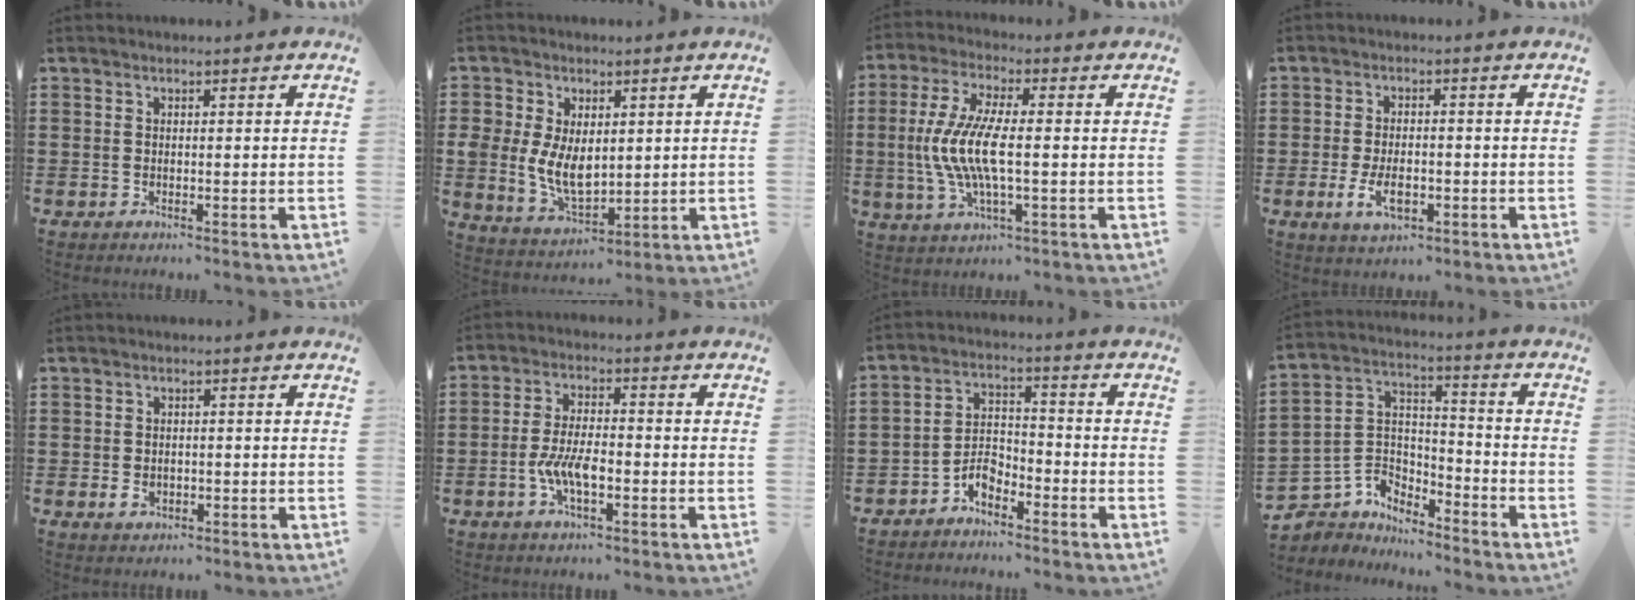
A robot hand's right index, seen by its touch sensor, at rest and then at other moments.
{"total": 7.0, "force": [0.7, 4.9, 5.1], "torque": [-0.114, 0.009, 0.015]}
{"total": 8.9, "force": [-1.1, 2.4, 8.5], "torque": [-0.197, -0.017, -0.030]}
{"total": 4.8, "force": [-1.4, 2.5, 3.8], "torque": [-0.070, -0.003, -0.028]}
{"total": 1.6, "force": [-0.3, 1.2, 1.0], "torque": [-0.021, 0.003, -0.008]}
{"total": 6.1, "force": [-2.1, 2.4, 5.3], "torque": [-0.123, -0.003, -0.046]}
{"total": 4.3, "force": [-3.3, 2.0, 1.9], "torque": [-0.044, 0.008, -0.066]}
{"total": 4.5, "force": [-3.4, 3.0, -0.2], "torque": [-0.036, -0.008, -0.077]}